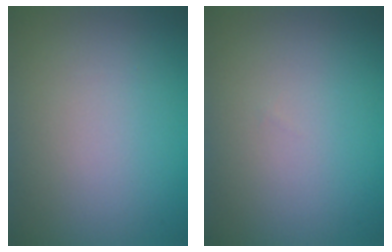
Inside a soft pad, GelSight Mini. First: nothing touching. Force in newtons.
{"total": 0.0}